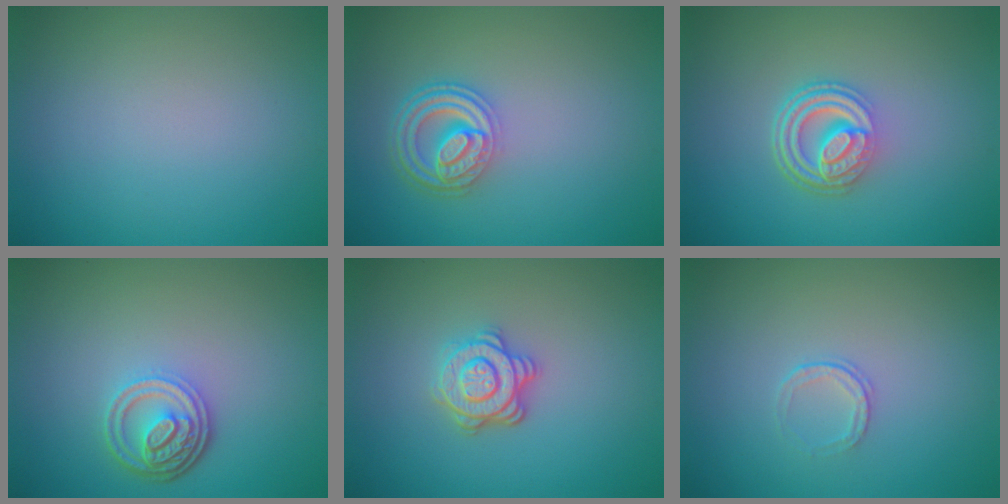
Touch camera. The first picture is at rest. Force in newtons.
{"total": 4.6, "press": 3.5, "slide": 3.0}
{"total": 4.8, "press": 3.3, "slide": 3.5}
{"total": 4.2, "press": 3.2, "slide": 2.7}
{"total": 3.7, "press": 3.0, "slide": 2.1}
{"total": 1.0, "press": 0.7, "slide": 0.7}